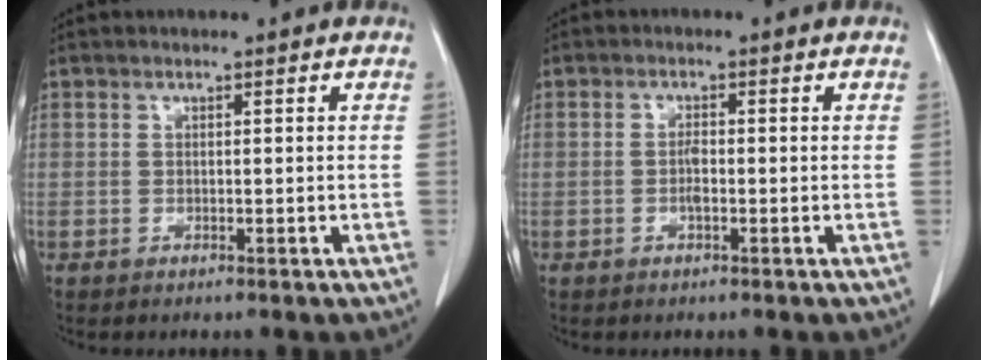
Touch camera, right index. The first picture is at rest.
{"total": 1.6, "force": [-0.5, 0.3, 1.5], "torque": [-0.031, 0.002, -0.007]}